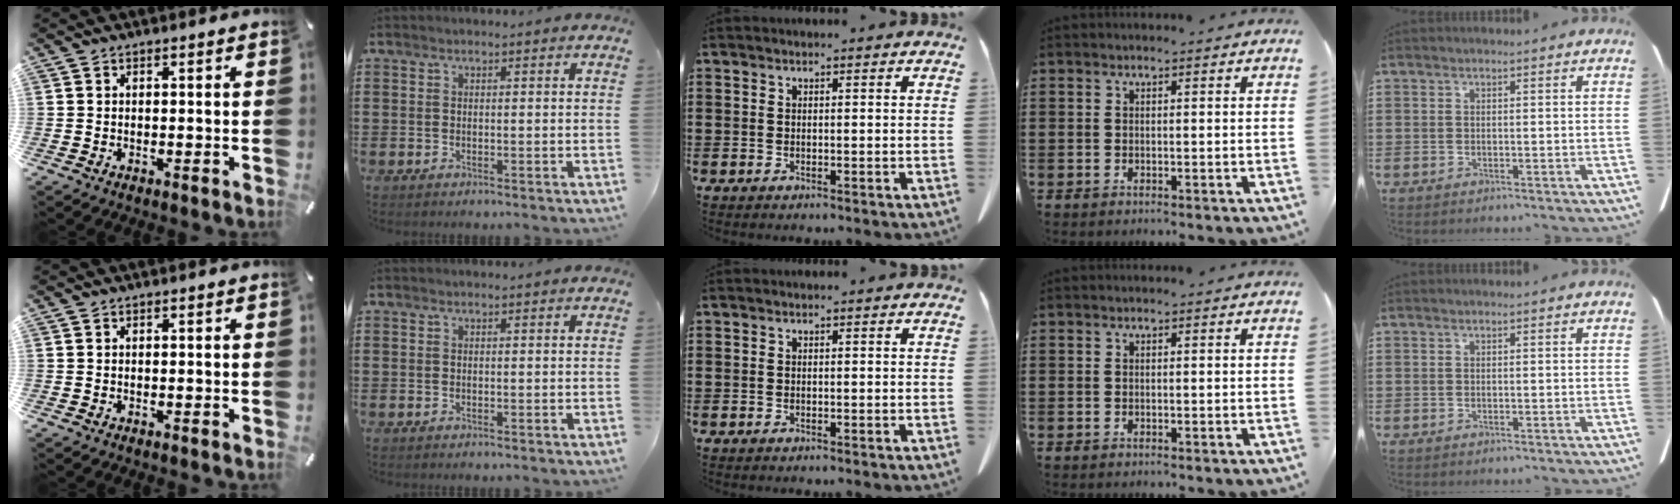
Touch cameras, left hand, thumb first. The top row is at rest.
{}